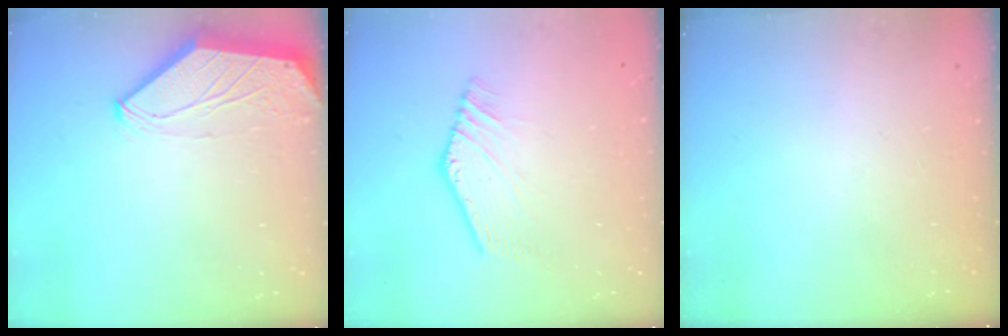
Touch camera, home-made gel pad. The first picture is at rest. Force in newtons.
{"total": 2.2, "press": 2.2, "slide": 0.4}
{"total": 0.0}